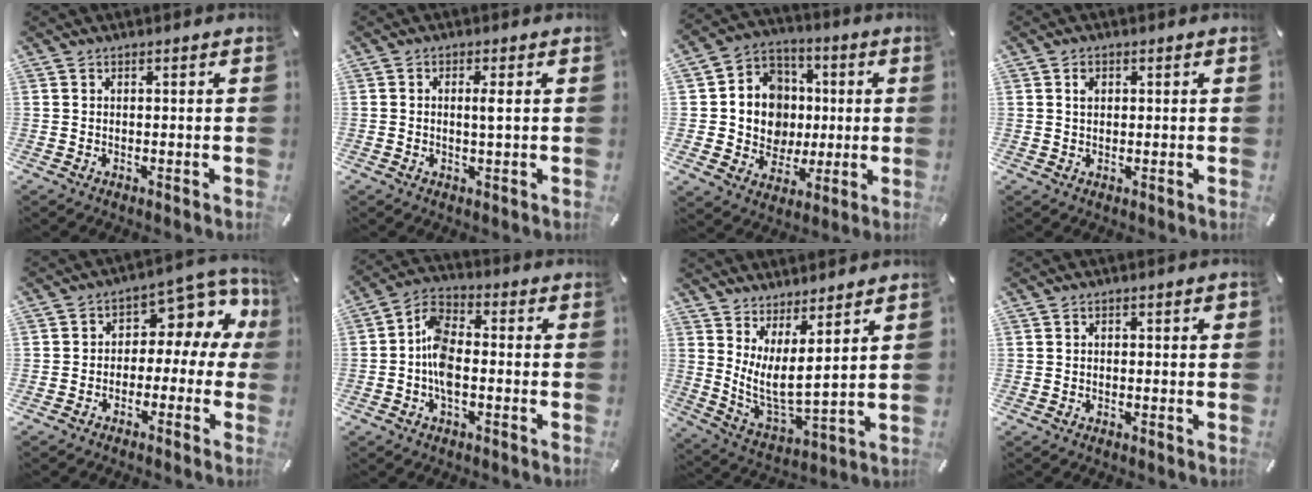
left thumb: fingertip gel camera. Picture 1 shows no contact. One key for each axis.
{"total": 2.5, "fx": 0.2, "fy": 0.5, "fz": 2.4, "tx": -0.048, "ty": -0.002, "tz": 0.003}
{"total": 12.6, "fx": -0.1, "fy": 12.3, "fz": 3.0, "tx": -0.051, "ty": -0.002, "tz": 0.010}
{"total": 1.9, "fx": 0.6, "fy": 1.4, "fz": 1.1, "tx": -0.010, "ty": -0.001, "tz": 0.006}
{"total": 8.5, "fx": 2.3, "fy": 5.8, "fz": 5.8, "tx": -0.075, "ty": -0.019, "tz": 0.039}
{"total": 8.3, "fx": -2.3, "fy": 4.6, "fz": 6.5, "tx": -0.134, "ty": 0.013, "tz": -0.041}
{"total": 10.5, "fx": 4.2, "fy": 3.2, "fz": 9.1, "tx": -0.208, "ty": -0.078, "tz": 0.075}
{"total": 1.0, "fx": -0.2, "fy": 0.5, "fz": 0.8, "tx": -0.015, "ty": 0.002, "tz": -0.005}